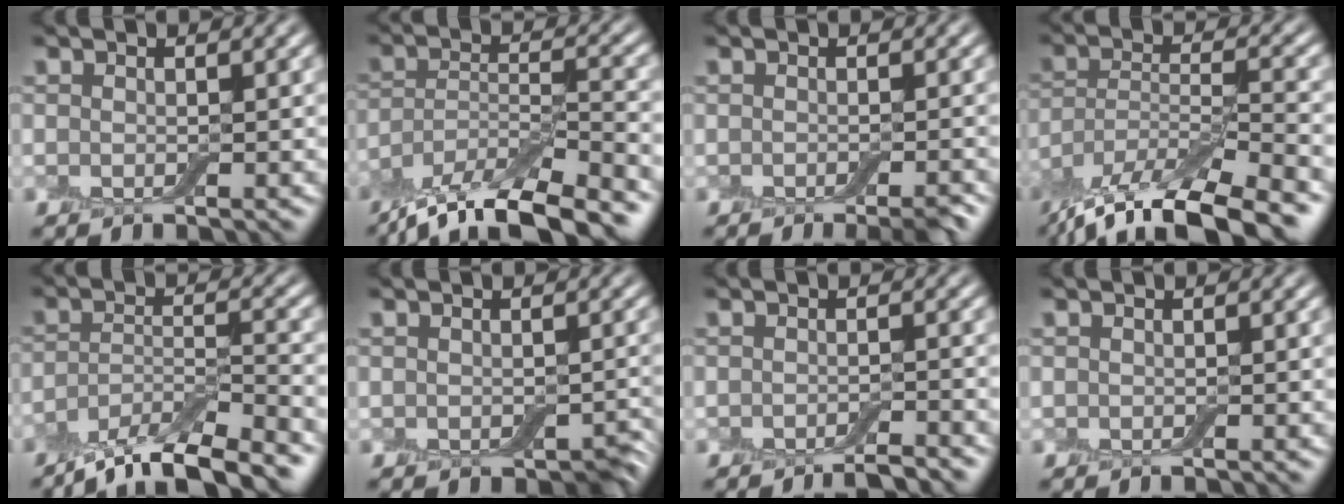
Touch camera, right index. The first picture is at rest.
{"total": 11.6, "force": [-9.7, 2.9, 5.6], "torque": [-0.104, -0.008, -0.158]}
{"total": 2.4, "force": [-1.6, 0.5, 1.7], "torque": [-0.017, -0.004, -0.024]}
{"total": 12.6, "force": [-10.1, 3.2, 6.9], "torque": [-0.128, -0.017, -0.167]}
{"total": 7.9, "force": [-6.4, 1.9, 4.4], "torque": [-0.072, -0.007, -0.112]}
{"total": 2.5, "force": [-1.1, 1.5, 1.6], "torque": [-0.021, -0.015, -0.009]}
{"total": 2.1, "force": [-1.7, 0.2, 1.1], "torque": [-0.009, -0.002, -0.030]}
{"total": 0.0}